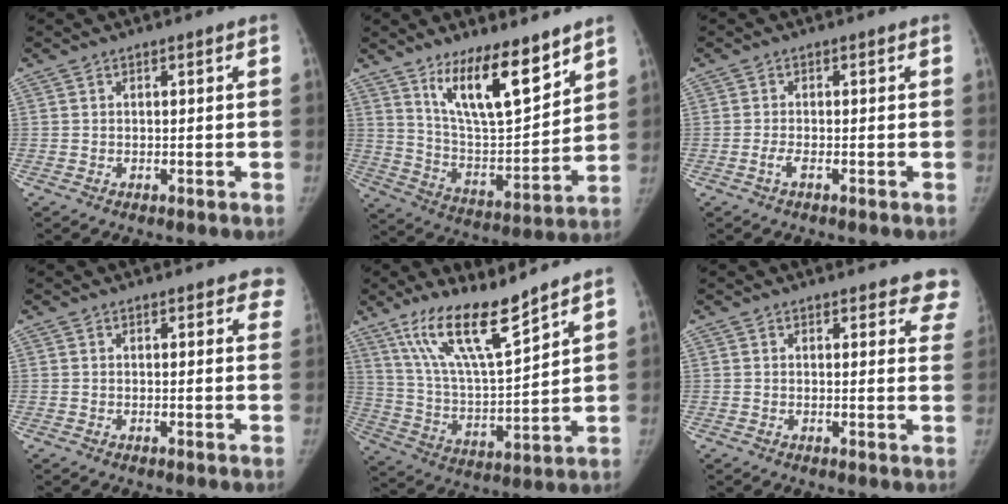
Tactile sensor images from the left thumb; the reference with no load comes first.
{"total": 16.3, "force": [11.1, 4.8, 10.9], "torque": [-0.149, -0.078, 0.205]}
{"total": 1.4, "force": [-0.7, 0.3, 1.2], "torque": [-0.029, 0.001, -0.017]}
{"total": 5.1, "force": [4.3, 1.9, 2.0], "torque": [0.015, -0.015, 0.034]}
{"total": 16.1, "force": [11.7, 3.0, 10.6], "torque": [-0.179, -0.067, 0.229]}
{"total": 8.3, "force": [7.6, 2.8, 1.9], "torque": [0.030, -0.034, 0.055]}